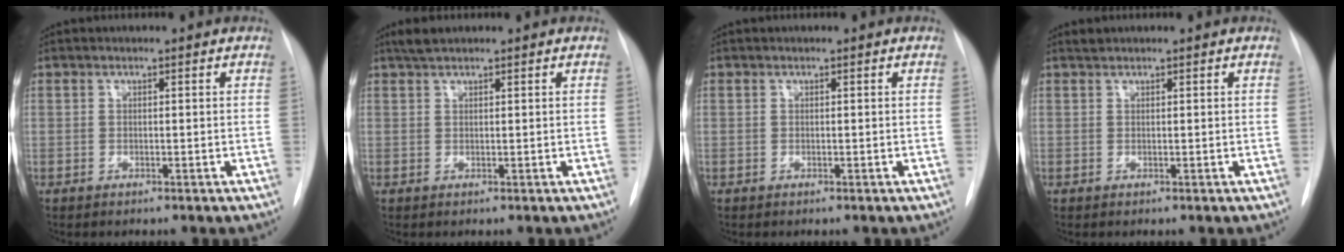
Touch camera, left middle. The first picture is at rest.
{"total": 2.1, "force": [1.7, 0.5, 1.0], "torque": [-0.023, 0.013, 0.033]}
{"total": 0.0}
{"total": 0.6, "force": [0.6, 0.1, 0.0], "torque": [-0.006, 0.006, 0.013]}